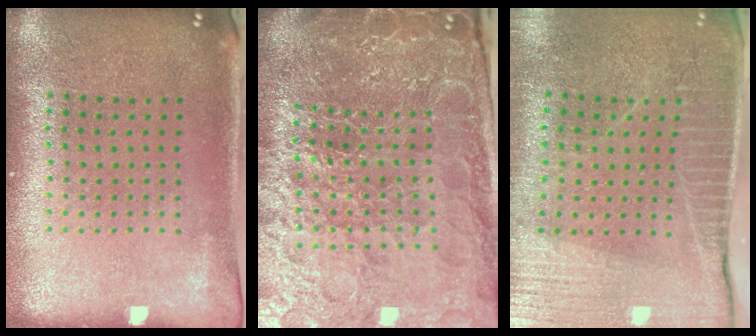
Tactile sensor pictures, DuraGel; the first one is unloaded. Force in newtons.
{"total": 5.8, "press": 5.2, "slide": 2.6}
{"total": 3.6, "press": 3.5, "slide": 0.6}